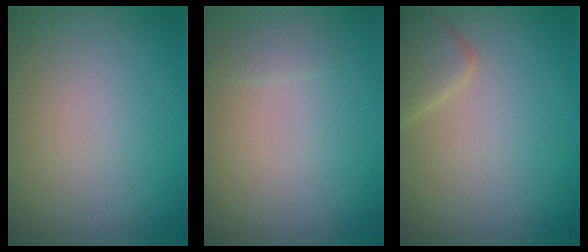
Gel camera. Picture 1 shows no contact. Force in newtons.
{"total": 0.6, "press": 0.6, "slide": 0.0}
{"total": 2.6, "press": 2.6, "slide": 0.1}